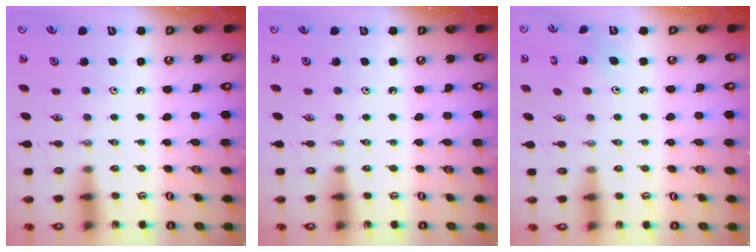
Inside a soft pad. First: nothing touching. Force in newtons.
{"total": 0.0}
{"total": 2.2, "press": 2.2, "slide": 0.2}